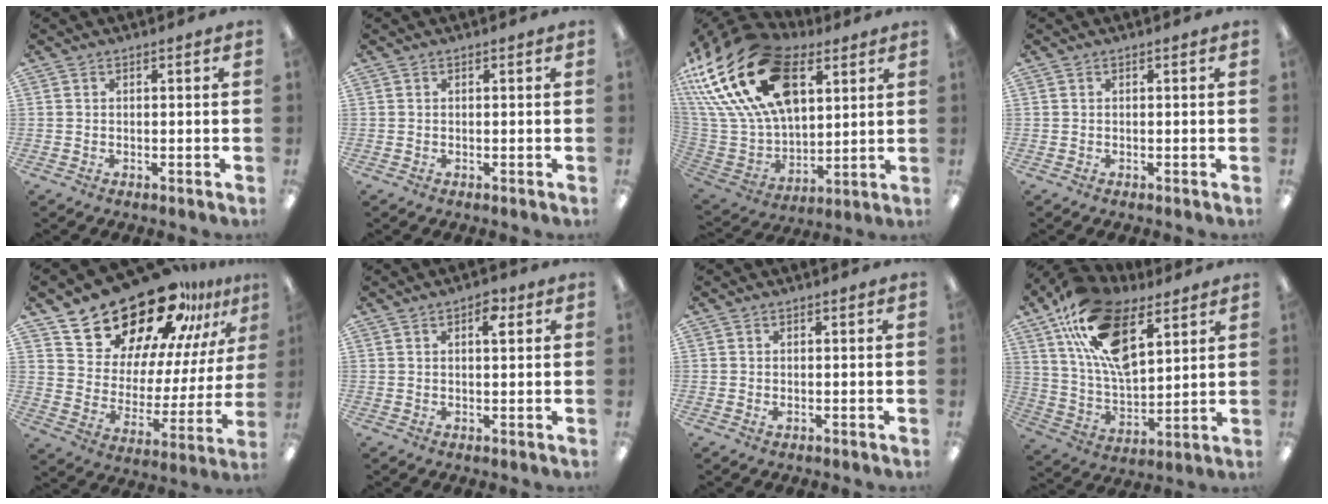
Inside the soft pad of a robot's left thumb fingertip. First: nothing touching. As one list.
[{"total": 0.0}, {"total": 30.9, "force": [13.9, 18.0, 20.9], "torque": [-0.435, -0.060, 0.253]}, {"total": 0.0}, {"total": 24.6, "force": [20.1, 10.7, 9.3], "torque": [-0.157, -0.143, 0.357]}, {"total": 3.8, "force": [2.1, 1.7, 2.8], "torque": [-0.028, -0.007, 0.027]}, {"total": 0.7, "force": [0.0, 0.5, 0.5], "torque": [0.000, -0.001, -0.002]}, {"total": 20.9, "force": [10.5, 11.1, 14.2], "torque": [-0.258, -0.031, 0.189]}]